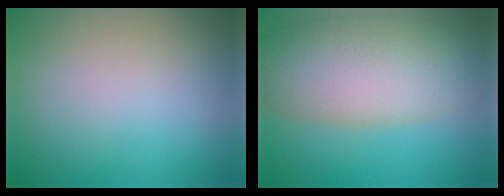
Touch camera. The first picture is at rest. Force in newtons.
{"total": 8.6, "press": 8.6, "slide": 0.6}